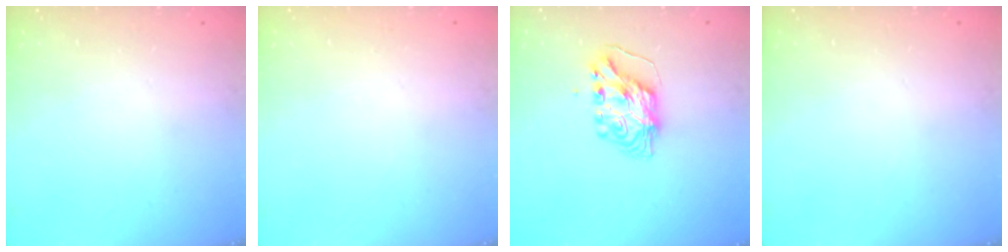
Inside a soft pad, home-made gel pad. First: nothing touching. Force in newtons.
{"total": 0.0}
{"total": 7.2, "press": 7.2, "slide": 0.8}
{"total": 0.0}